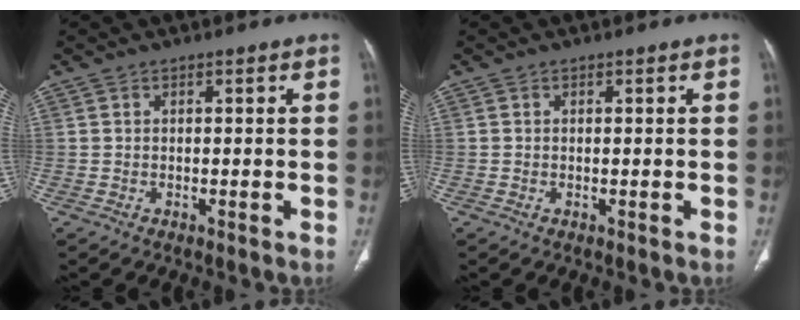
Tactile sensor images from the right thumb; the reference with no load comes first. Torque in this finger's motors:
{"motor_torque": [-0.35, -0.52, 0.14, 0.04, 0.09]}